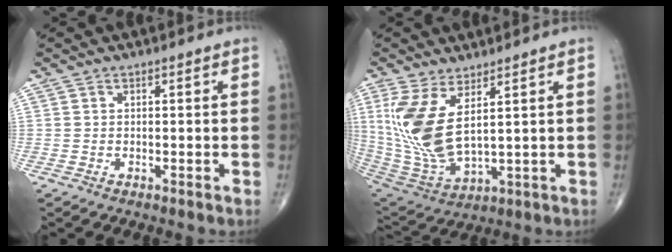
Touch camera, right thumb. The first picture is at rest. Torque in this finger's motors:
{"motor_torque": [-0.08, 0.79, 0.74, -0.28, 0.54]}